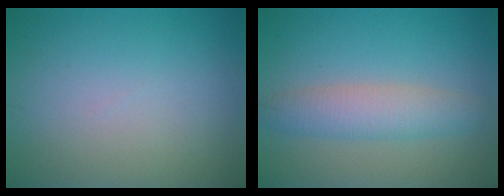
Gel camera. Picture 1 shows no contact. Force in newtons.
{"total": 3.7, "press": 3.7, "slide": 0.1}